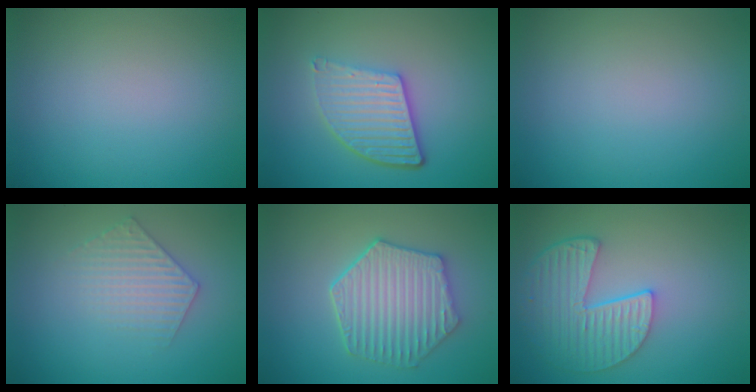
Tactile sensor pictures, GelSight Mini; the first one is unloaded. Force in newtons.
{"total": 5.0, "press": 3.6, "slide": 3.5}
{"total": 0.0}
{"total": 2.9, "press": 2.9, "slide": 0.5}
{"total": 5.9, "press": 4.9, "slide": 3.4}
{"total": 5.4, "press": 4.4, "slide": 3.2}